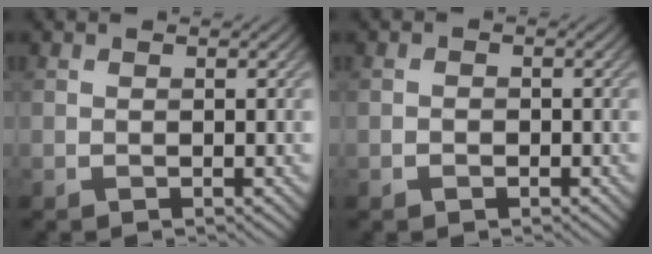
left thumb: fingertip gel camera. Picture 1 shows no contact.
{"total": 0.6, "force": [-0.5, 0.4, 0.2], "torque": [-0.001, -0.001, -0.010]}